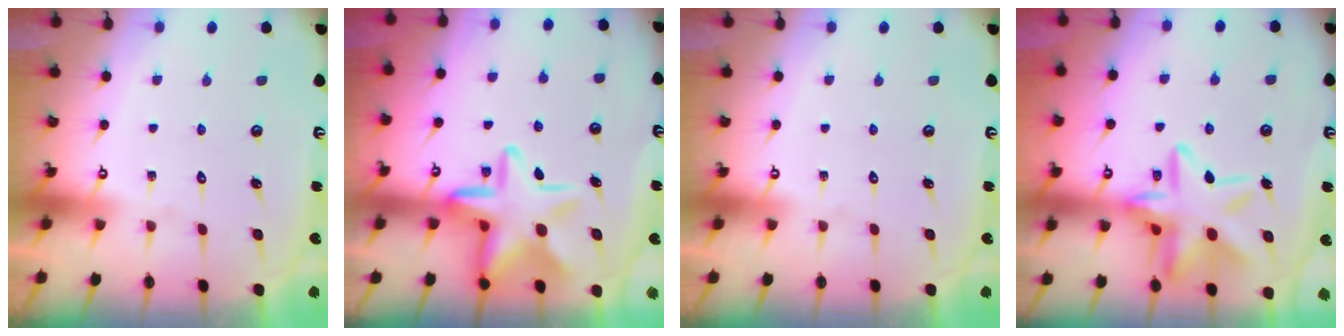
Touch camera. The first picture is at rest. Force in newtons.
{"total": 15.5, "press": 15.4, "slide": 1.5}
{"total": 0.0}
{"total": 17.7, "press": 17.6, "slide": 1.2}